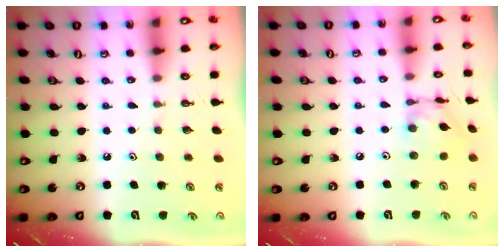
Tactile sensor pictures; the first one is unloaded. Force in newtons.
{"total": 9.2, "press": 9.2, "slide": 0.7}